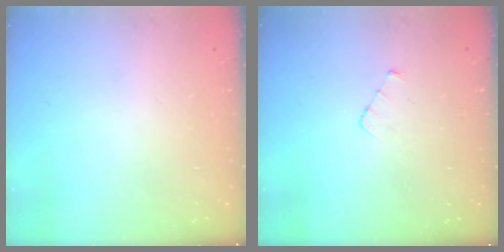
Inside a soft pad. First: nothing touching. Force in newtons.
{"total": 2.4, "press": 2.4, "slide": 0.3}